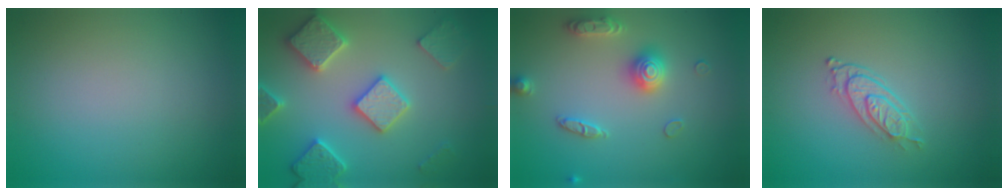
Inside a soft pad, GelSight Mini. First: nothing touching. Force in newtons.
{"total": 5.7, "press": 5.6, "slide": 1.1}
{"total": 3.2, "press": 3.2, "slide": 0.5}
{"total": 2.8, "press": 2.2, "slide": 1.7}